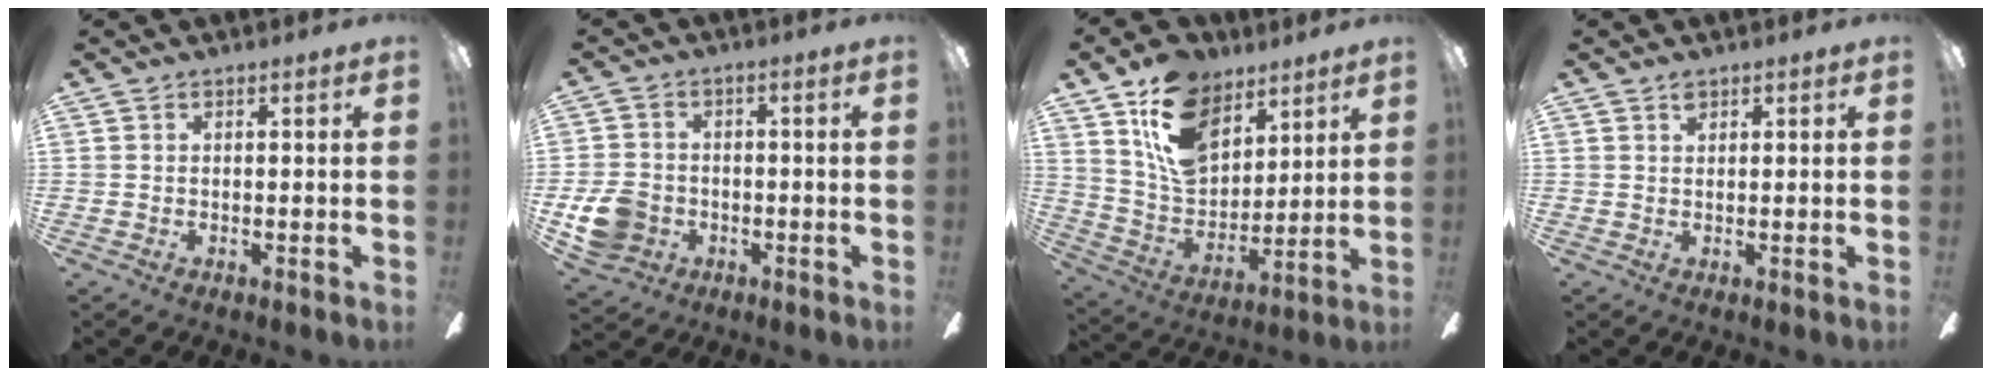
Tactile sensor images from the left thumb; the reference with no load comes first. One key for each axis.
{"total": 8.4, "fx": -2.7, "fy": 7.0, "fz": 3.7, "tx": -0.085, "ty": 0.024, "tz": -0.049}
{"total": 16.2, "fx": 10.0, "fy": 10.1, "fz": 7.7, "tx": -0.145, "ty": -0.042, "tz": 0.192}
{"total": 1.6, "fx": 1.2, "fy": 0.8, "fz": 0.7, "tx": -0.008, "ty": -0.003, "tz": 0.020}